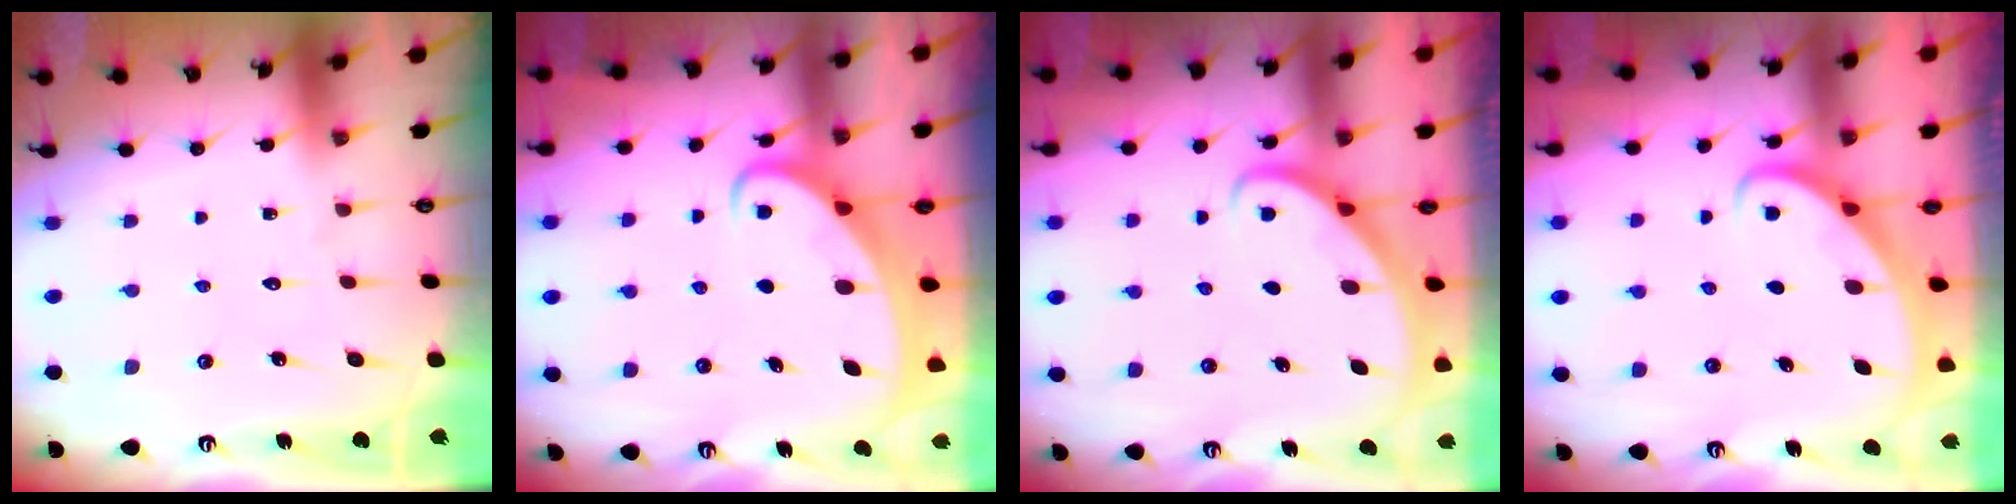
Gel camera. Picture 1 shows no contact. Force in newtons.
{"total": 2.7, "press": 2.7, "slide": 0.3}
{"total": 2.8, "press": 2.8, "slide": 0.2}
{"total": 2.9, "press": 2.9, "slide": 0.2}